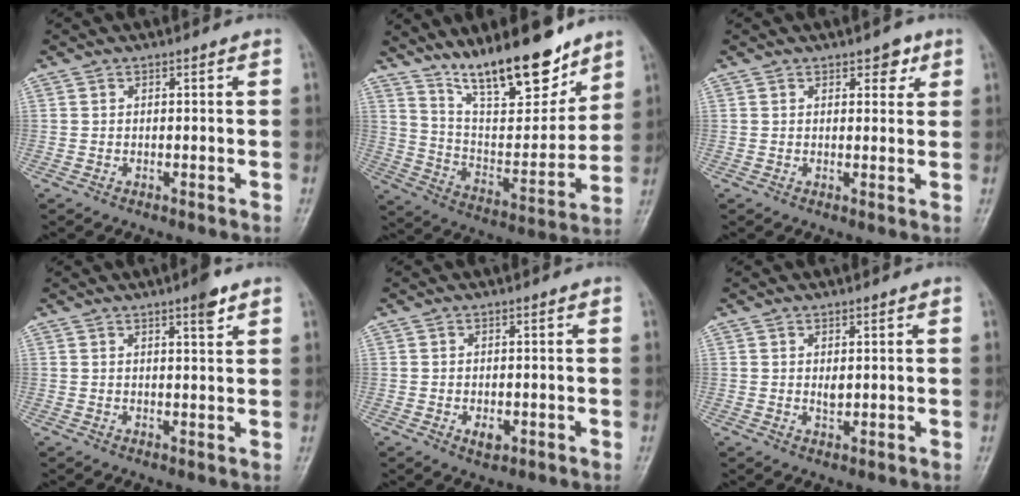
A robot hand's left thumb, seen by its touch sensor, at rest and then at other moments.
{"total": 18.7, "force": [13.9, 5.7, 11.1], "torque": [-0.134, -0.087, 0.244]}
{"total": 3.1, "force": [1.8, 1.8, 1.8], "torque": [-0.005, -0.007, 0.023]}
{"total": 3.4, "force": [2.2, 0.6, 2.6], "torque": [-0.034, -0.012, 0.031]}
{"total": 2.4, "force": [-0.7, 1.5, 1.8], "torque": [-0.022, -0.001, -0.007]}
{"total": 1.6, "force": [0.4, 0.9, 1.3], "torque": [-0.019, -0.006, 0.010]}